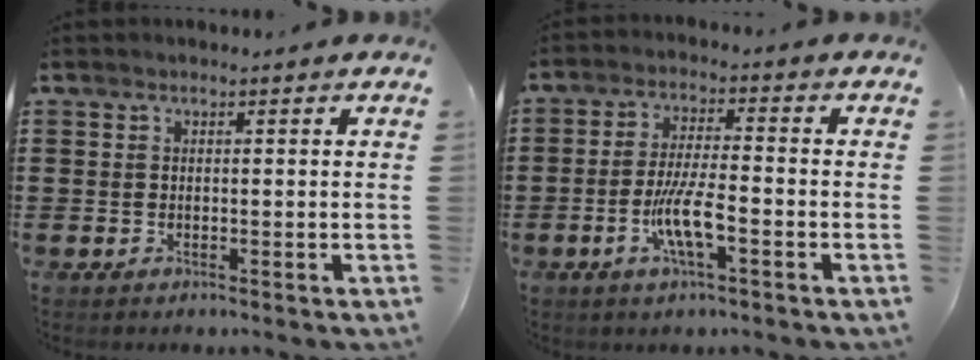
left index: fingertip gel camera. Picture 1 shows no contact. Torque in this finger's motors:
{"motor_torque": [1.56, 0.58, 0.63, 0.21]}